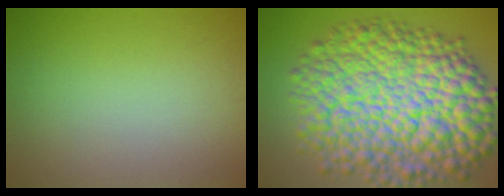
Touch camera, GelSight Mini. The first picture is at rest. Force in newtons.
{"total": 14.6, "press": 14.6, "slide": 0.2}